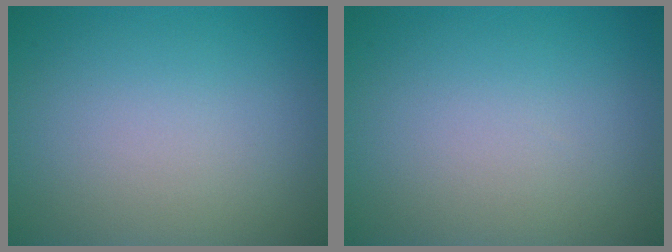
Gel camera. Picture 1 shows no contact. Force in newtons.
{"total": 0.0}